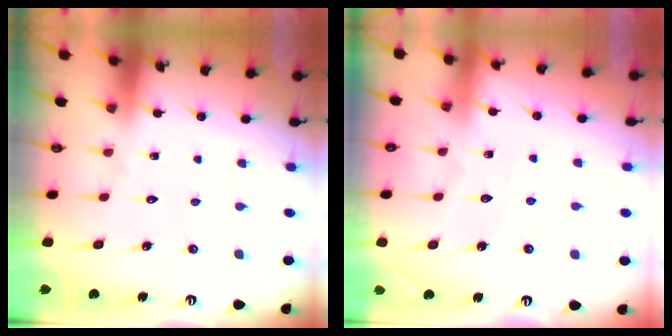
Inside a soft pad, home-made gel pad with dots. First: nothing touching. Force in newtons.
{"total": 4.3, "press": 4.2, "slide": 0.5}